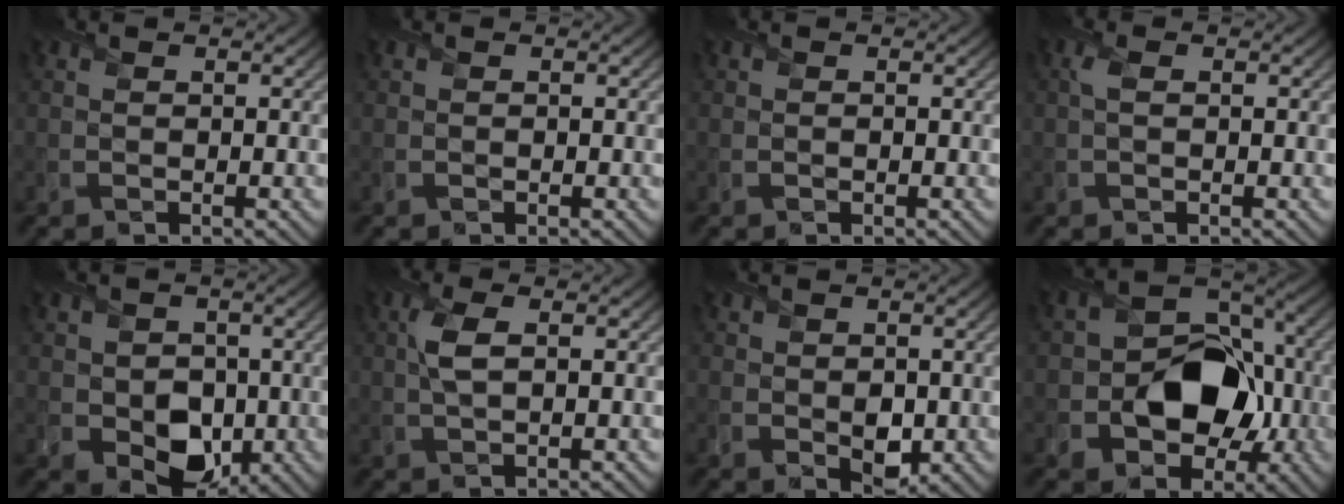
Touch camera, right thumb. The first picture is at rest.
{"total": 0.0}
{"total": 0.0}
{"total": 1.3, "force": [0.2, 0.5, 1.1], "torque": [-0.029, 0.002, 0.003]}
{"total": 6.2, "force": [-0.7, 5.0, 3.6], "torque": [-0.076, -0.020, -0.007]}
{"total": 3.2, "force": [0.7, 1.1, 2.9], "torque": [-0.071, 0.003, 0.013]}
{"total": 2.5, "force": [-0.1, 1.9, 1.7], "torque": [-0.035, -0.011, 0.006]}
{"total": 12.0, "force": [-2.4, 8.8, 7.8], "torque": [-0.111, 0.000, -0.052]}